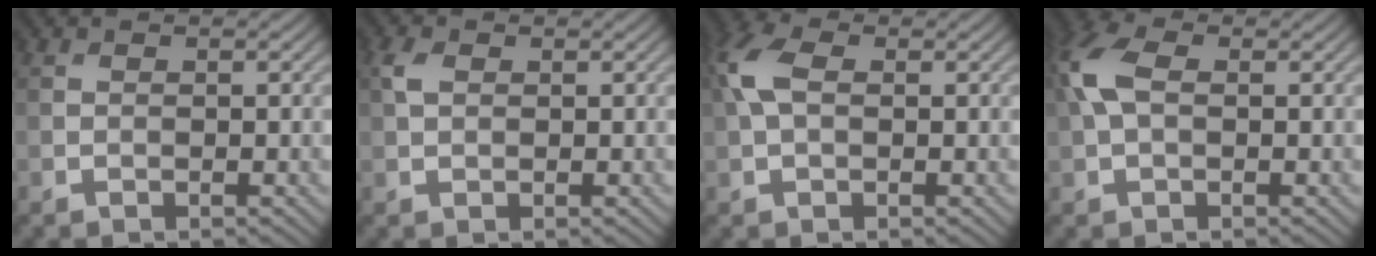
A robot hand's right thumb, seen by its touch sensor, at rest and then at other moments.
{"total": 1.9, "force": [0.6, 1.2, 1.3], "torque": [-0.034, 0.004, 0.011]}
{"total": 4.9, "force": [1.0, 2.8, 3.9], "torque": [-0.103, 0.016, 0.012]}
{"total": 5.5, "force": [0.9, 3.1, 4.4], "torque": [-0.117, 0.018, 0.010]}